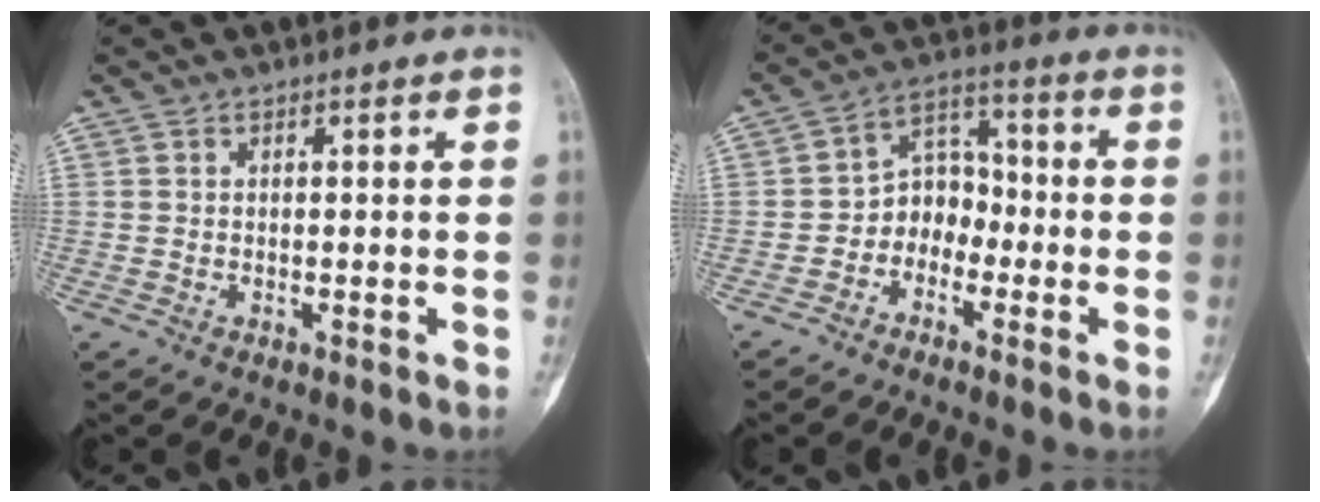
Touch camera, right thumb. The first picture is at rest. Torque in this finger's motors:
{"motor_torque": [0.13, 0.14, 0.53, -0.39, -0.06]}